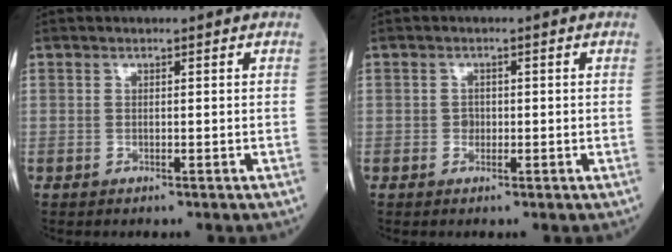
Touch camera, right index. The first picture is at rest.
{"total": 1.2, "force": [-0.2, 1.1, 0.6], "torque": [-0.007, 0.004, -0.003]}